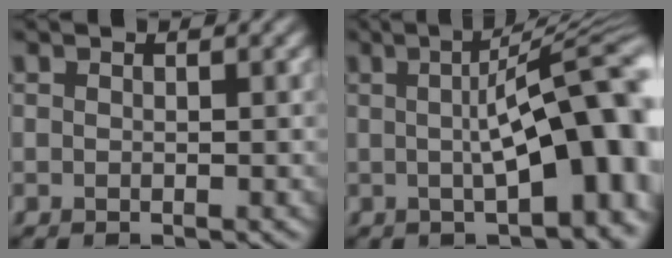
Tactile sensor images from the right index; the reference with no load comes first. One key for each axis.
{"total": 14.8, "fx": 0.2, "fy": 5.0, "fz": 13.9, "tx": -0.147, "ty": 0.013, "tz": 0.000}